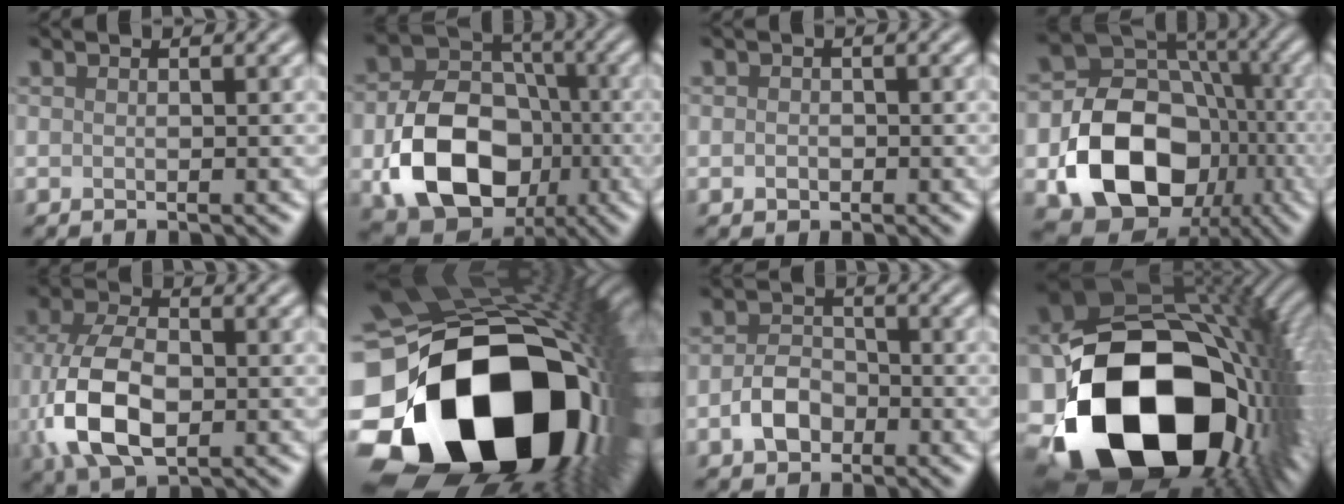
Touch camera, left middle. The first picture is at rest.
{"total": 10.7, "force": [-3.2, 7.9, 6.6], "torque": [-0.118, -0.001, -0.057]}
{"total": 1.0, "force": [-0.3, 0.9, 0.3], "torque": [-0.003, 0.002, -0.010]}
{"total": 14.6, "force": [-4.3, 11.6, 7.8], "torque": [-0.131, -0.025, -0.082]}
{"total": 8.8, "force": [-1.7, 5.4, 6.8], "torque": [-0.162, -0.004, -0.037]}
{"total": 22.3, "force": [-5.8, 15.2, 15.2], "torque": [-0.316, -0.105, -0.042]}
{"total": 3.1, "force": [-1.2, 2.2, 1.7], "torque": [-0.033, 0.007, -0.027]}
{"total": 20.1, "force": [-6.2, 13.6, 13.4], "torque": [-0.251, -0.063, -0.069]}